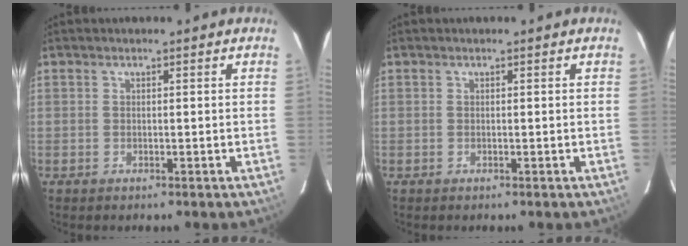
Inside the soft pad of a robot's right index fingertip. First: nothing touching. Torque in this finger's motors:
{"motor_torque": [0.00, 0.00, 0.00, 0.01]}